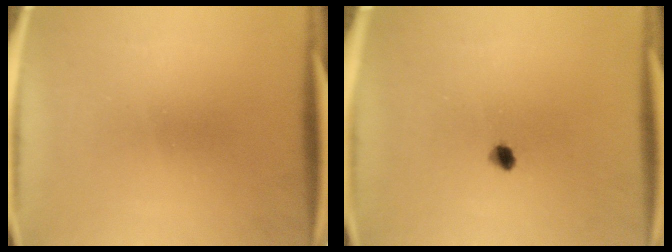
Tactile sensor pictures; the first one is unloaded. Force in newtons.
{"total": 1.9}